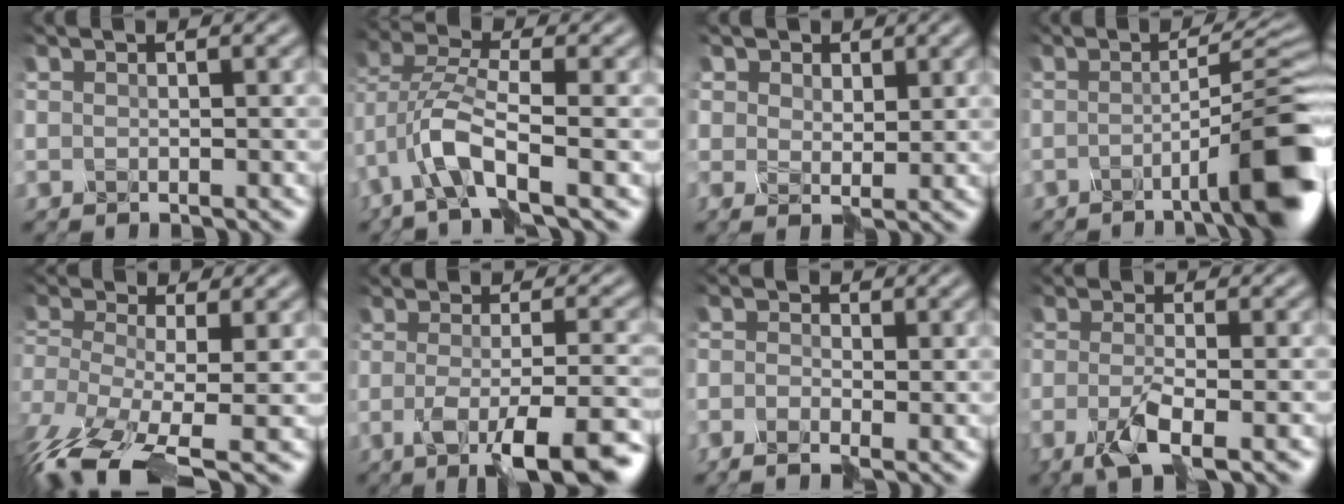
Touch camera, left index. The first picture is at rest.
{"total": 4.2, "force": [-2.3, 1.5, 3.2], "torque": [-0.079, 0.013, -0.058]}
{"total": 2.3, "force": [1.6, 1.7, -0.1], "torque": [-0.006, 0.007, 0.024]}
{"total": 8.9, "force": [-3.1, 1.3, 8.2], "torque": [-0.091, 0.021, -0.055]}
{"total": 10.2, "force": [-6.6, 3.6, 7.0], "torque": [-0.179, 0.000, -0.102]}
{"total": 7.9, "force": [-4.0, 2.1, 6.5], "torque": [-0.100, 0.002, -0.067]}
{"total": 1.7, "force": [-1.6, 0.7, 0.0], "torque": [-0.005, 0.003, -0.036]}
{"total": 4.1, "force": [-2.6, 1.1, 3.0], "torque": [-0.066, 0.000, -0.054]}